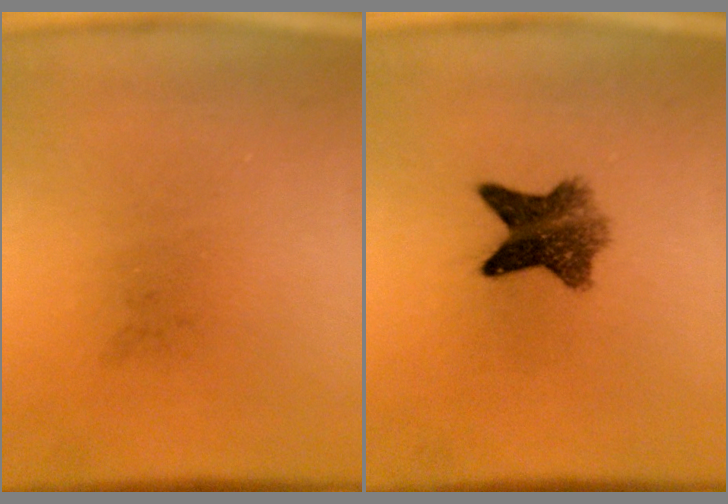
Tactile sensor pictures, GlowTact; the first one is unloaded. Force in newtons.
{"total": 6.9}